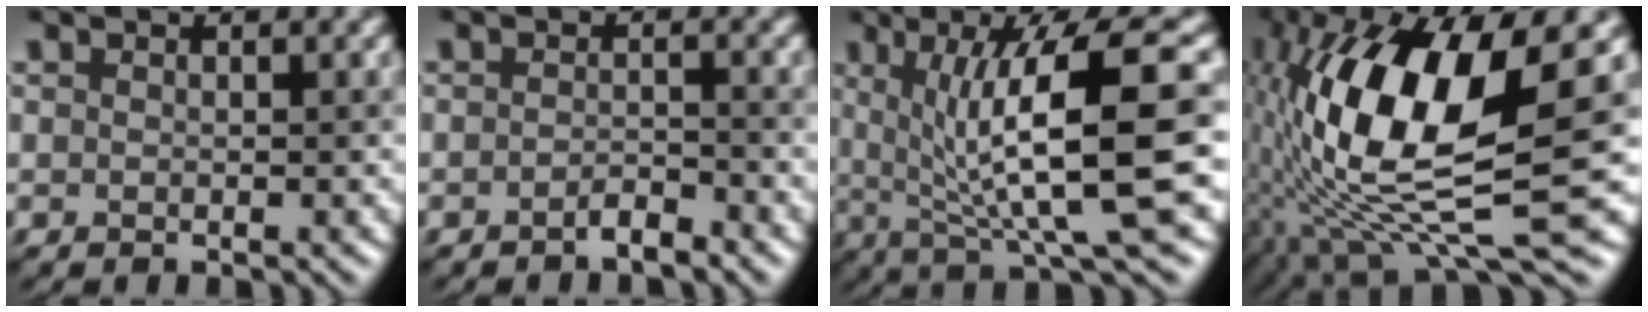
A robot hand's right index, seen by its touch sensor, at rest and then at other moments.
{"total": 1.4, "force": [-1.1, 0.3, 0.8], "torque": [-0.016, 0.004, -0.022]}
{"total": 11.5, "force": [1.3, 2.5, 11.2], "torque": [-0.160, 0.002, 0.027]}
{"total": 14.2, "force": [1.3, 4.3, 13.4], "torque": [-0.261, 0.000, 0.025]}